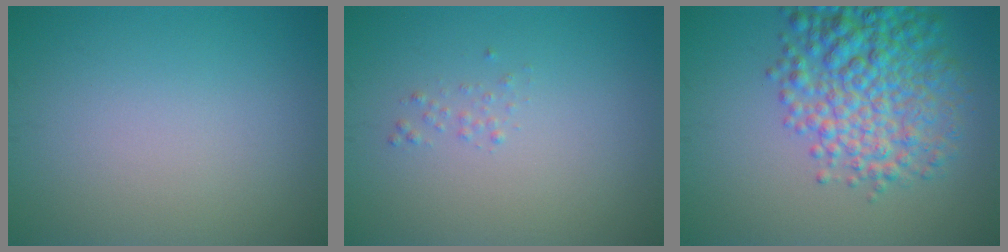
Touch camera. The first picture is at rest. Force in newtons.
{"total": 0.6, "press": 0.6, "slide": 0.0}
{"total": 7.5, "press": 7.5, "slide": 0.2}